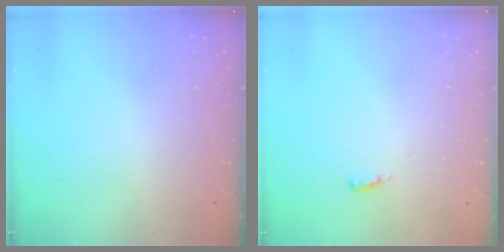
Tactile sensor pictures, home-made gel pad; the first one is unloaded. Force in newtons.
{"total": 2.7, "press": 2.5, "slide": 1.0}